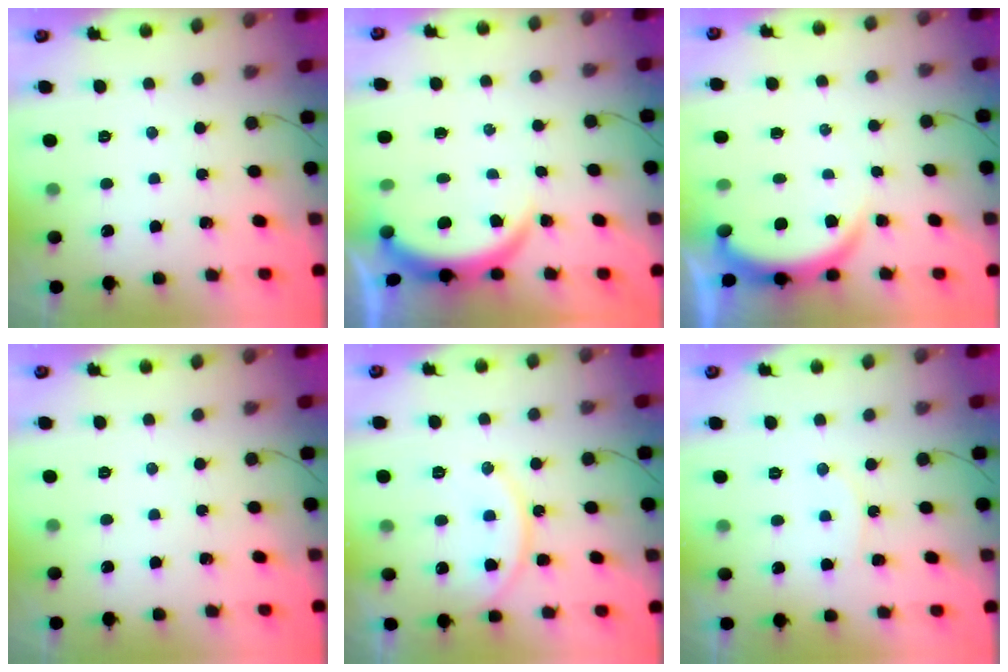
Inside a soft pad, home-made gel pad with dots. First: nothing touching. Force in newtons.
{"total": 3.9, "press": 3.9, "slide": 0.2}
{"total": 4.6, "press": 4.6, "slide": 0.4}
{"total": 0.0}
{"total": 15.6, "press": 15.2, "slide": 3.6}
{"total": 5.1, "press": 5.0, "slide": 0.4}